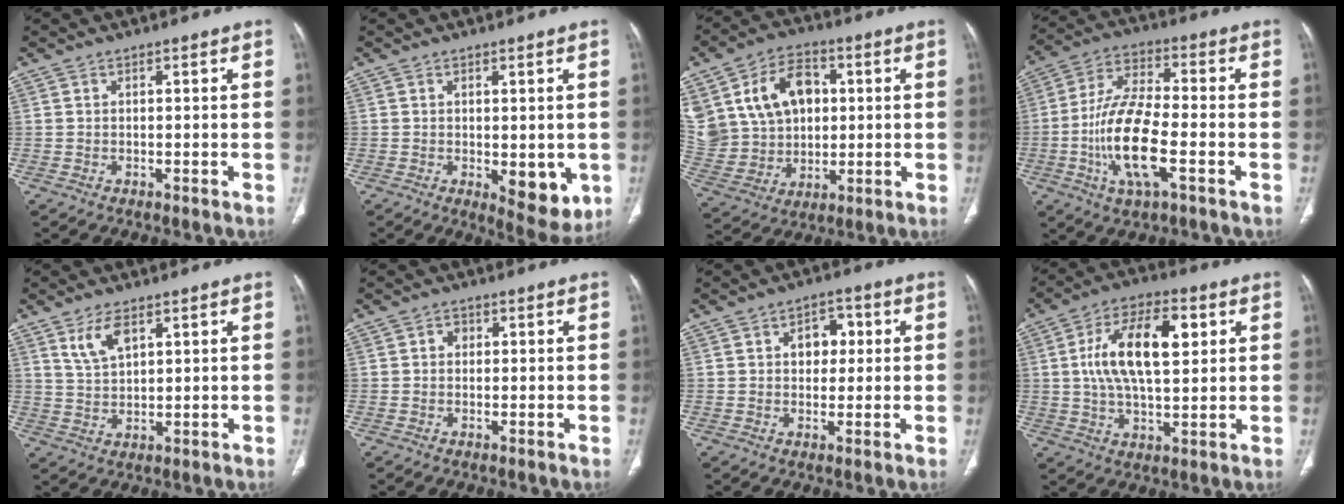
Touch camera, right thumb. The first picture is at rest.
{"total": 7.8, "force": [-1.6, 3.5, 6.7], "torque": [-0.065, -0.016, -0.009]}
{"total": 21.2, "force": [5.7, 16.3, 12.3], "torque": [-0.232, 0.019, 0.122]}
{"total": 14.9, "force": [-4.1, 5.2, 13.4], "torque": [-0.271, 0.017, -0.079]}
{"total": 5.4, "force": [3.1, 2.4, 3.8], "torque": [-0.070, -0.015, 0.067]}
{"total": 3.1, "force": [0.5, 2.7, 1.5], "torque": [-0.004, 0.007, 0.002]}
{"total": 5.6, "force": [1.2, 4.1, 3.7], "torque": [-0.023, 0.006, 0.014]}
{"total": 15.4, "force": [3.4, 7.3, 13.1], "torque": [-0.222, 0.007, 0.058]}